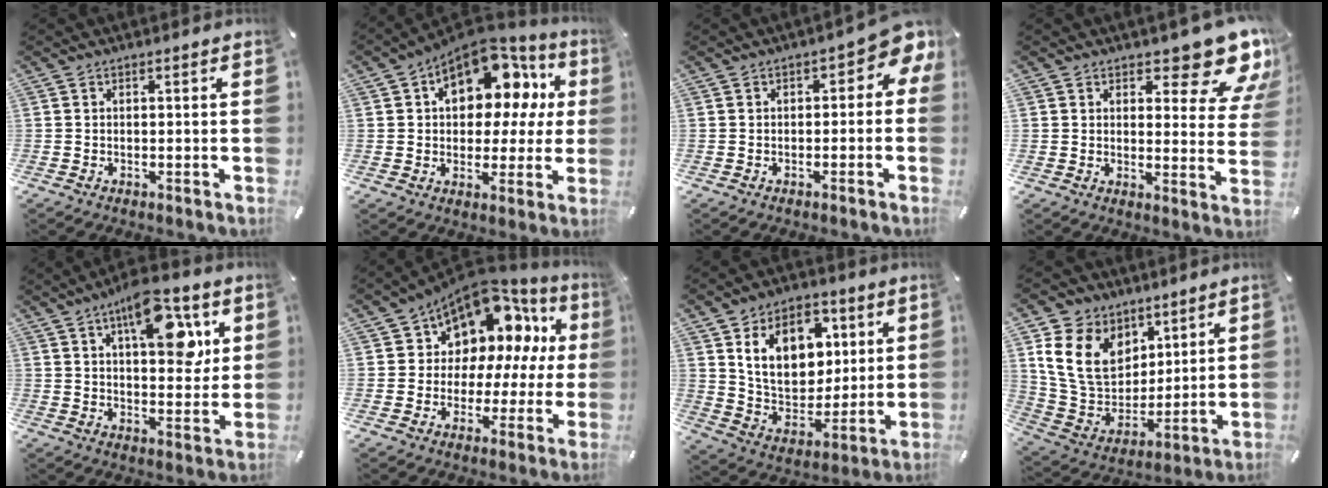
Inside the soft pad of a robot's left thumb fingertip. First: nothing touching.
{"total": 16.2, "force": [6.4, 9.9, 11.1], "torque": [-0.163, -0.040, 0.106]}
{"total": 5.1, "force": [1.1, 3.1, 4.0], "torque": [-0.048, -0.004, 0.011]}
{"total": 11.9, "force": [8.7, 5.7, 5.8], "torque": [-0.060, -0.073, 0.151]}
{"total": 15.2, "force": [7.3, 7.2, 11.2], "torque": [-0.153, -0.027, 0.119]}
{"total": 11.6, "force": [6.9, 8.1, 4.5], "torque": [-0.075, -0.069, 0.123]}
{"total": 15.9, "force": [6.2, 11.9, 8.5], "torque": [-0.140, -0.015, 0.122]}
{"total": 17.0, "force": [6.8, 13.1, 8.5], "torque": [-0.185, -0.031, 0.134]}